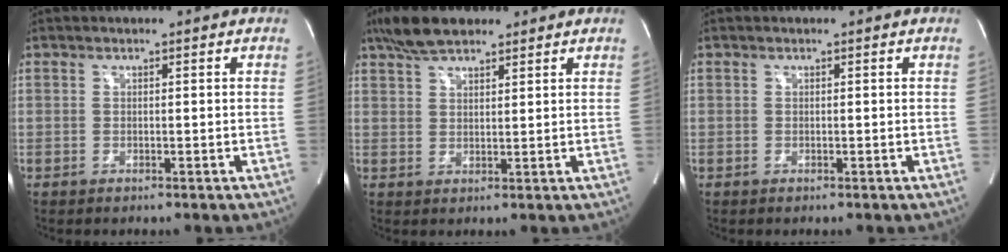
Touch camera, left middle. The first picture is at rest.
{"total": 7.0, "force": [5.4, 2.3, 3.7], "torque": [-0.079, 0.019, 0.102]}
{"total": 0.0}